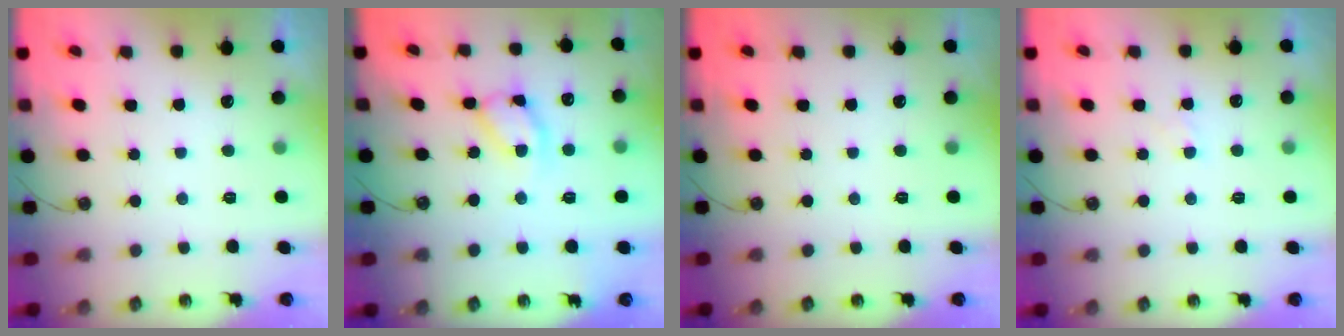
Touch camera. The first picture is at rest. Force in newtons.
{"total": 13.2, "press": 13.2, "slide": 1.0}
{"total": 0.0}
{"total": 1.9, "press": 1.9, "slide": 0.4}